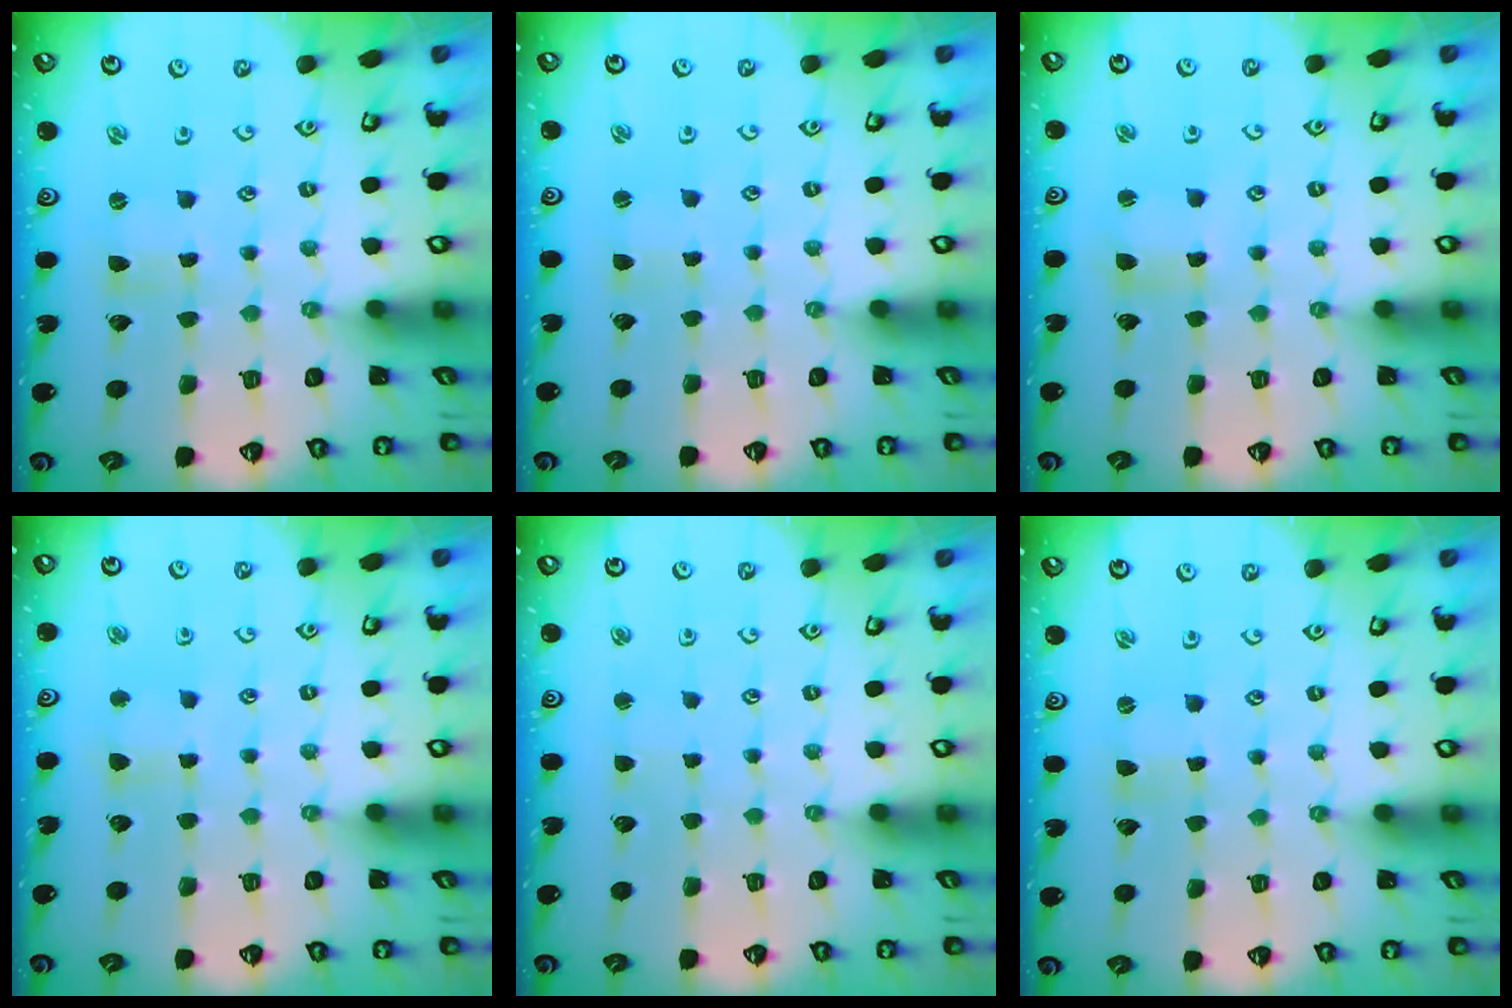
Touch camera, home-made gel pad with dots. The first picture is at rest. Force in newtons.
{"total": 1.3, "press": 1.3, "slide": 0.2}
{"total": 2.7, "press": 2.7, "slide": 0.2}
{"total": 3.1, "press": 3.1, "slide": 0.4}
{"total": 2.2, "press": 2.2, "slide": 0.3}
{"total": 0.0}